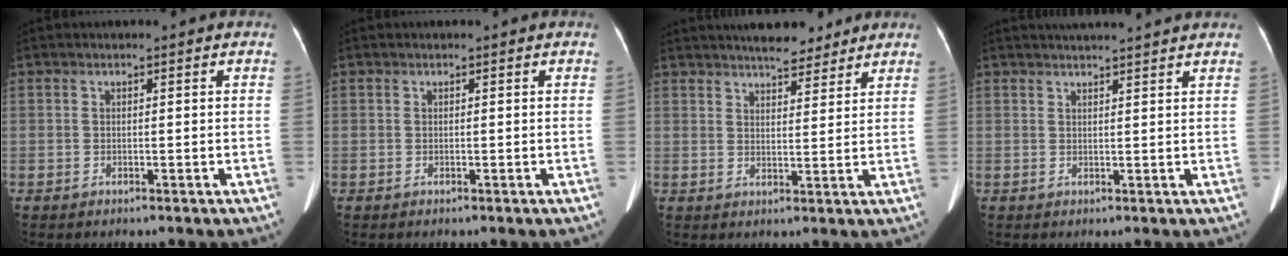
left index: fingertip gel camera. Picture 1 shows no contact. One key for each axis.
{"total": 0.0}
{"total": 8.6, "fx": 7.4, "fy": 2.1, "fz": 3.7, "tx": -0.050, "ty": 0.012, "tz": 0.106}
{"total": 8.7, "fx": 8.0, "fy": -0.2, "fz": 3.4, "tx": -0.050, "ty": 0.025, "tz": 0.097}